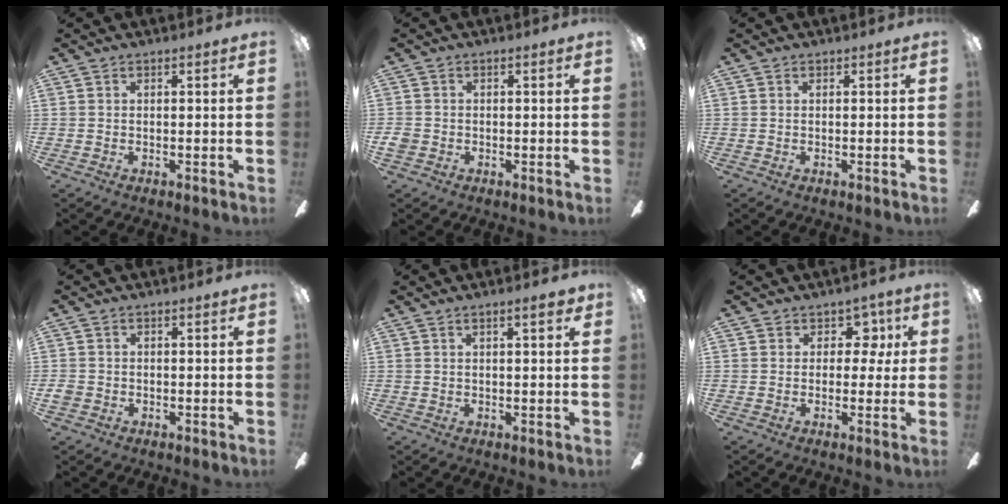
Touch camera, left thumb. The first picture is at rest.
{"total": 2.2, "force": [-0.8, 1.7, 1.2], "torque": [-0.018, 0.005, -0.014]}
{"total": 0.0}
{"total": 1.8, "force": [-0.7, 1.4, 0.9], "torque": [-0.014, 0.004, -0.013]}
{"total": 3.3, "force": [1.9, 0.5, 2.6], "torque": [-0.038, -0.002, 0.028]}
{"total": 5.9, "force": [2.3, 4.7, 2.7], "torque": [-0.028, -0.001, 0.035]}